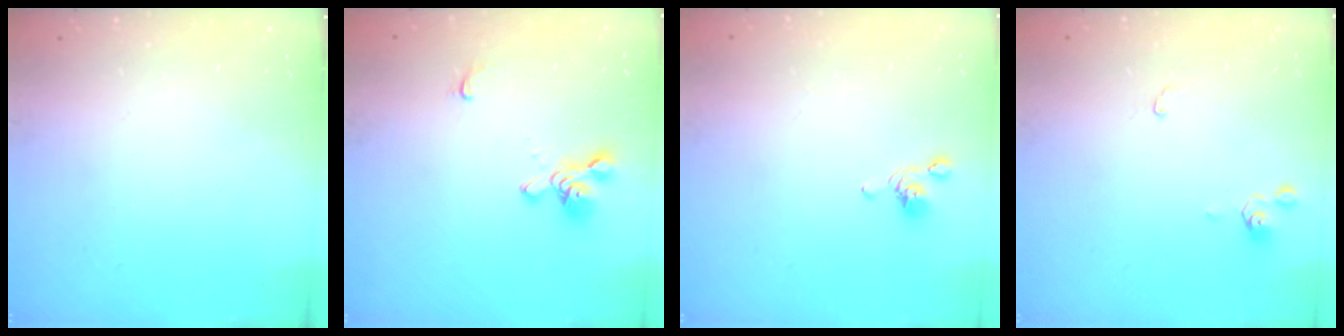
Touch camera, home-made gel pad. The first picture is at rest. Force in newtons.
{"total": 1.6, "press": 1.0, "slide": 1.2}
{"total": 2.6, "press": 2.6, "slide": 0.5}
{"total": 1.0, "press": 1.0, "slide": 0.2}